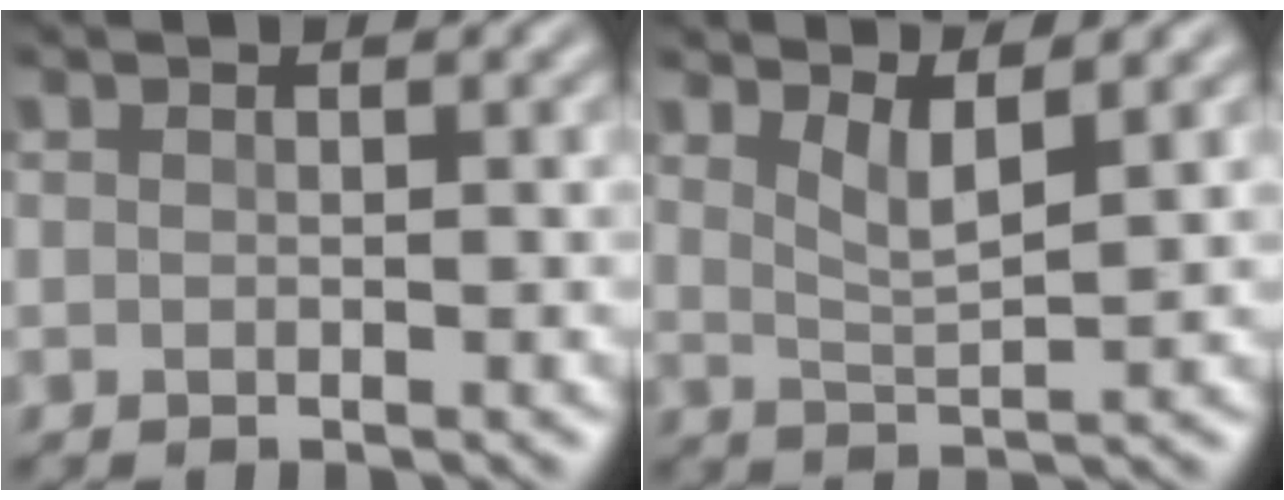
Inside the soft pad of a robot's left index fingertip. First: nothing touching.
{"total": 2.8, "force": [1.7, 0.6, 2.1], "torque": [-0.035, -0.009, 0.031]}